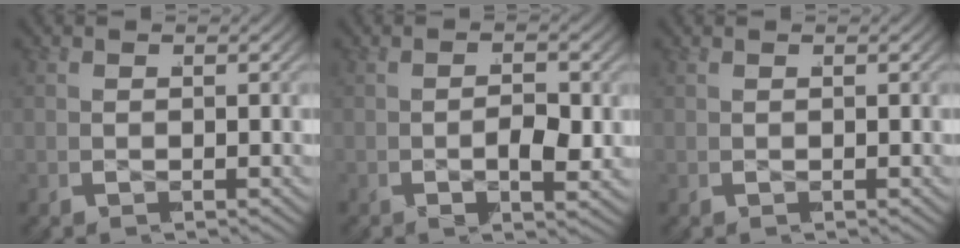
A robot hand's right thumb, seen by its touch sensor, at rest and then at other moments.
{"total": 3.2, "force": [-1.0, 1.4, 2.7], "torque": [-0.044, -0.005, -0.020]}
{"total": 0.0}